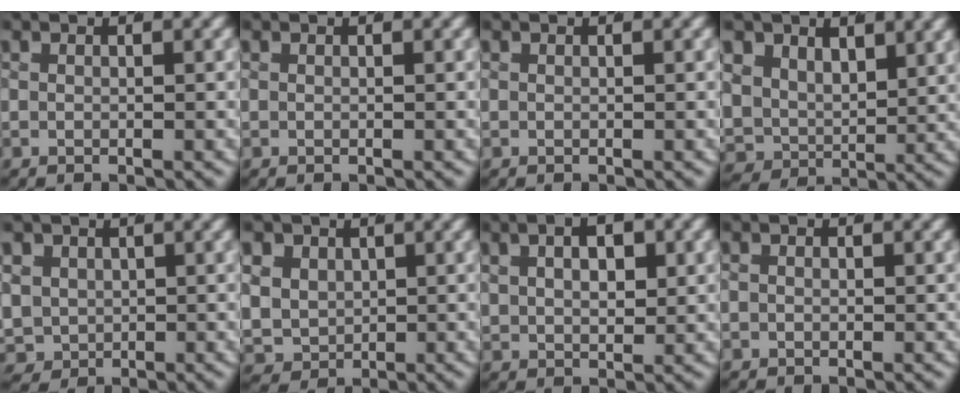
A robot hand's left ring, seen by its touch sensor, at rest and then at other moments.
{"total": 0.0}
{"total": 1.1, "force": [-0.3, -1.0, -0.3], "torque": [0.012, -0.014, 0.008]}
{"total": 9.5, "force": [0.0, 8.7, 3.7], "torque": [-0.126, -0.052, 0.002]}
{"total": 8.5, "force": [-2.2, 7.9, 2.4], "torque": [-0.097, -0.059, -0.025]}
{"total": 8.7, "force": [-1.5, 8.2, 2.7], "torque": [-0.110, -0.059, -0.015]}
{"total": 4.7, "force": [1.2, 3.4, 3.1], "torque": [-0.048, 0.005, 0.014]}
{"total": 0.7, "force": [-0.3, 0.6, 0.3], "torque": [-0.012, -0.004, -0.004]}